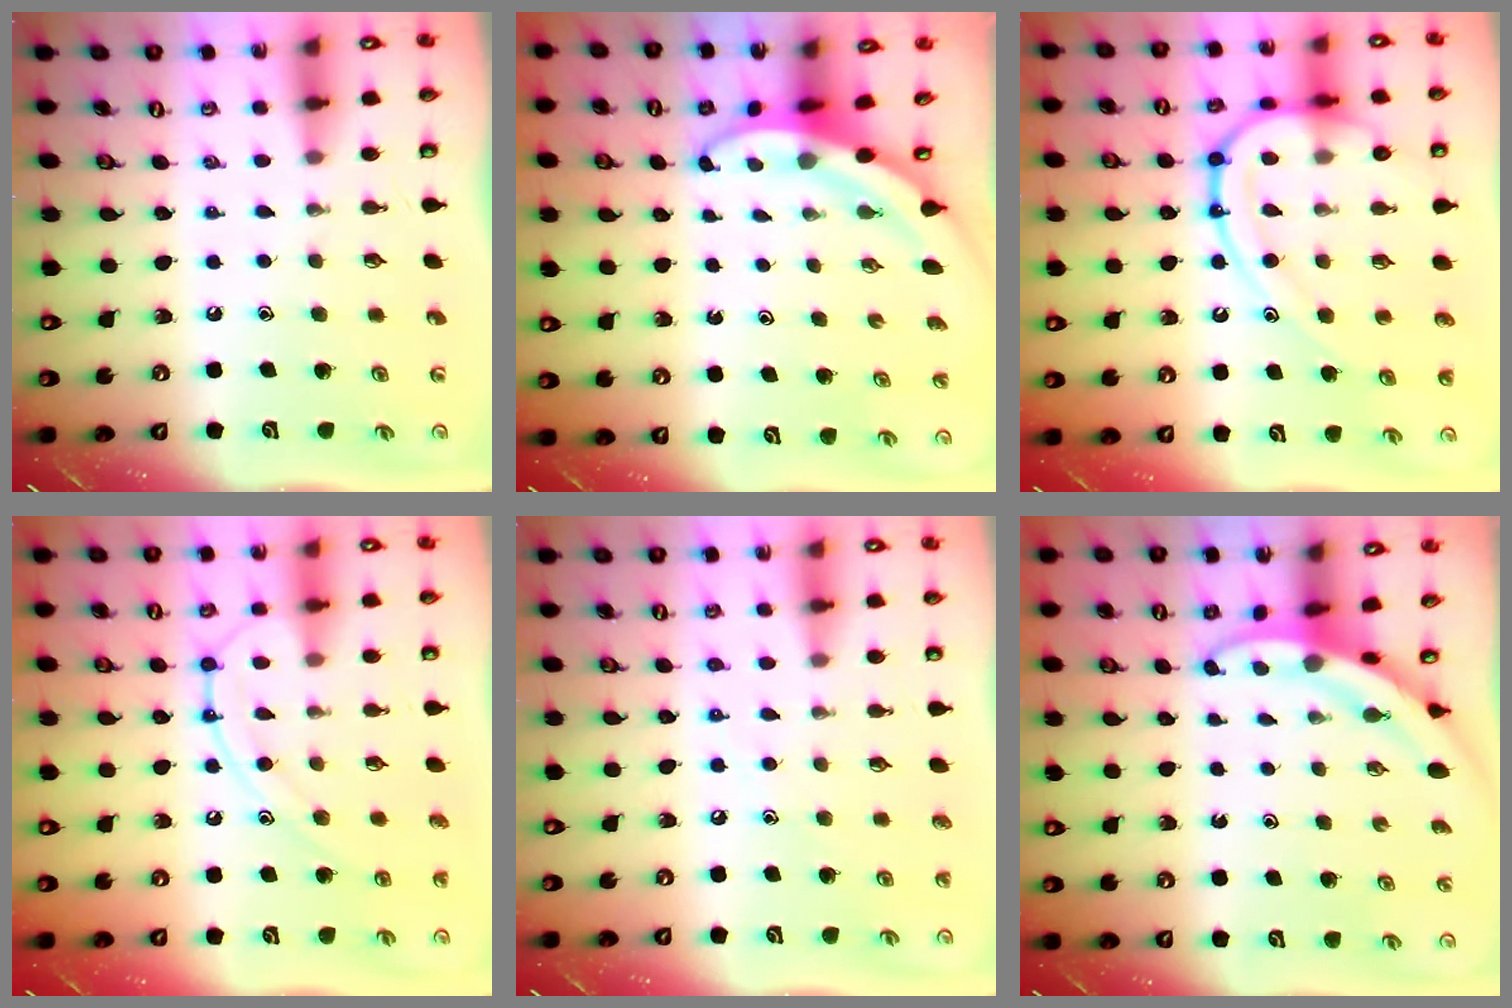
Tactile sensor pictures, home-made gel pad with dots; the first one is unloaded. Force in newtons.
{"total": 3.6, "press": 3.6, "slide": 0.1}
{"total": 16.7, "press": 16.6, "slide": 1.7}
{"total": 11.2, "press": 11.1, "slide": 0.7}
{"total": 6.4, "press": 6.4, "slide": 0.5}
{"total": 2.8, "press": 2.8, "slide": 0.3}